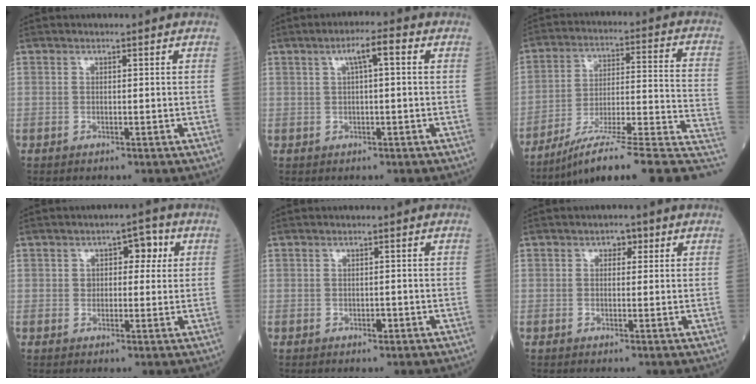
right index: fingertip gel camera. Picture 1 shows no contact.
{"total": 4.0, "force": [1.2, 0.5, 3.8], "torque": [-0.066, 0.016, 0.019]}
{"total": 19.6, "force": [-14.0, 1.4, 13.6], "torque": [-0.139, 0.040, -0.215]}
{"total": 4.4, "force": [1.4, 2.6, 3.3], "torque": [-0.039, 0.018, 0.018]}
{"total": 0.7, "force": [-0.4, 0.3, 0.5], "torque": [-0.008, 0.000, -0.005]}
{"total": 1.7, "force": [0.7, 1.2, 1.1], "torque": [-0.010, 0.007, 0.007]}